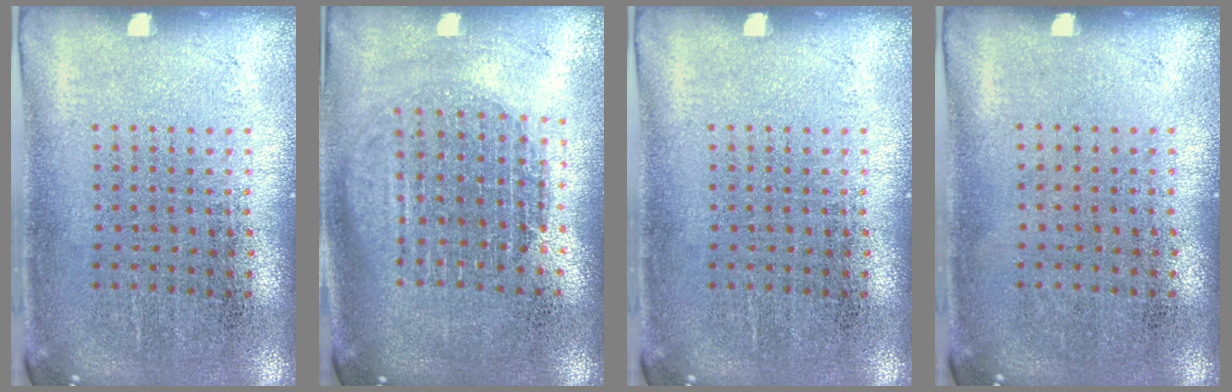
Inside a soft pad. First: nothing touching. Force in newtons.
{"total": 1.7, "press": 1.5, "slide": 0.8}
{"total": 0.0}
{"total": 0.0}